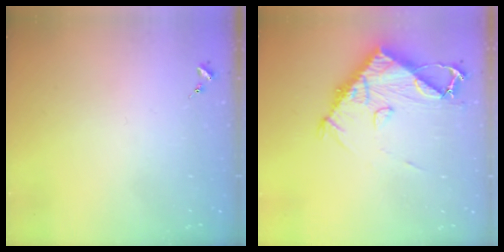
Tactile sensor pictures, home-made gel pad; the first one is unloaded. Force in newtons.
{"total": 10.6, "press": 10.5, "slide": 1.0}